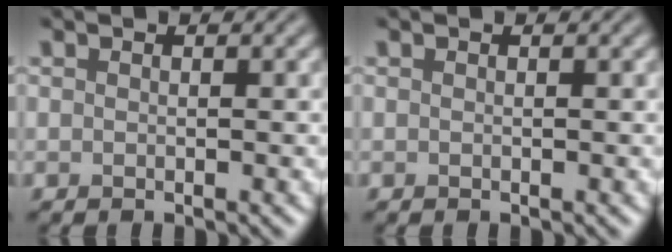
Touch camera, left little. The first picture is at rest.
{"total": 0.0}